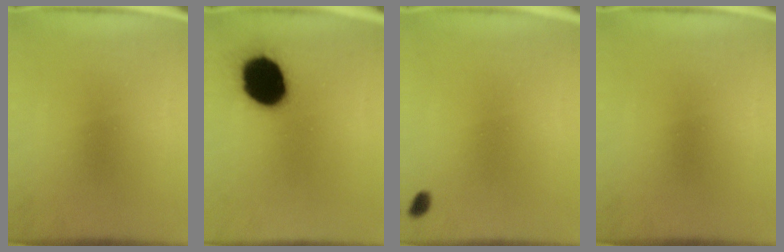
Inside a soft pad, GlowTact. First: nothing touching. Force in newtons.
{"total": 18.0}
{"total": 1.2}
{"total": 0.0}